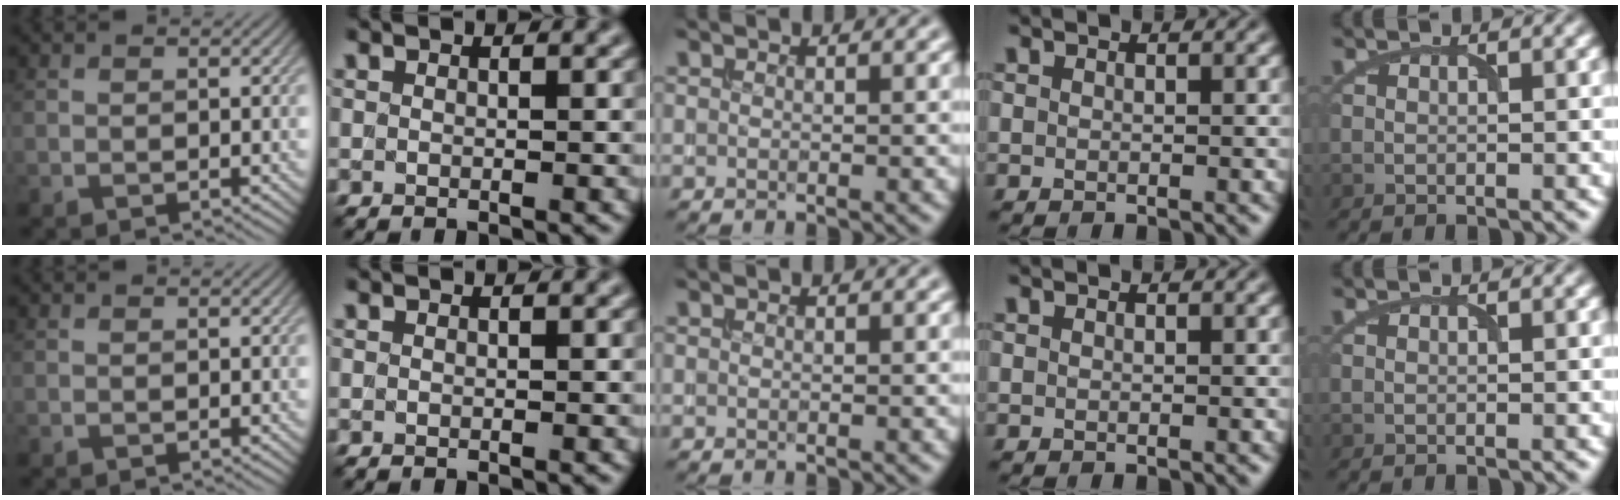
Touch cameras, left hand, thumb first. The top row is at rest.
{}